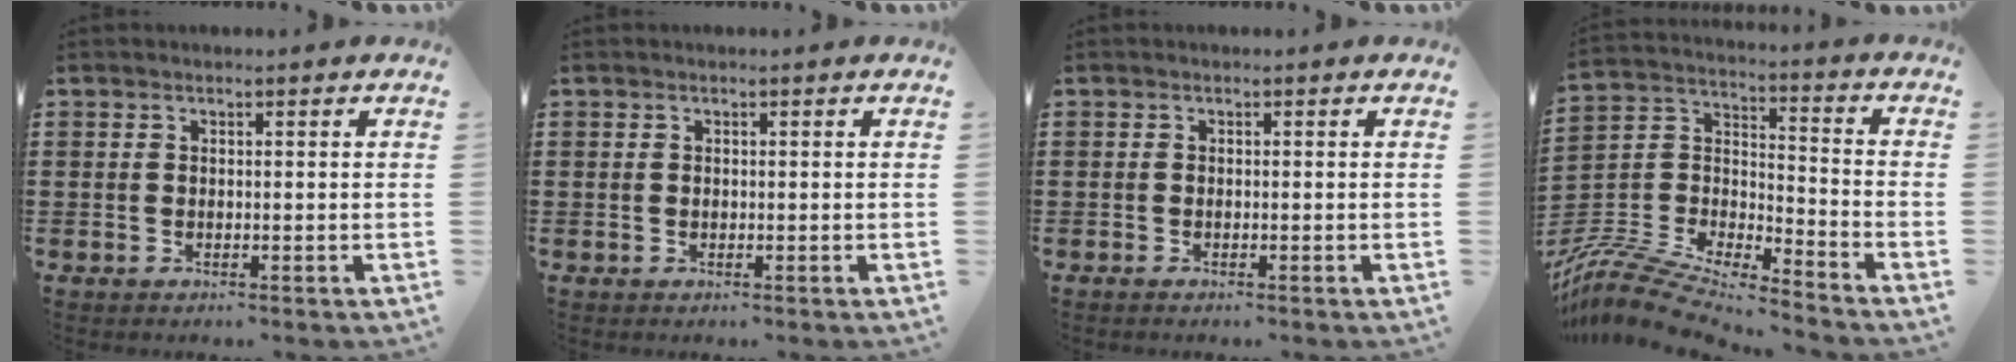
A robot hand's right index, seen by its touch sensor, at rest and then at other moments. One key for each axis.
{"total": 0.0}
{"total": 0.0}
{"total": 9.3, "fx": -8.8, "fy": 0.8, "fz": 2.9, "tx": -0.081, "ty": -0.007, "tz": -0.182}